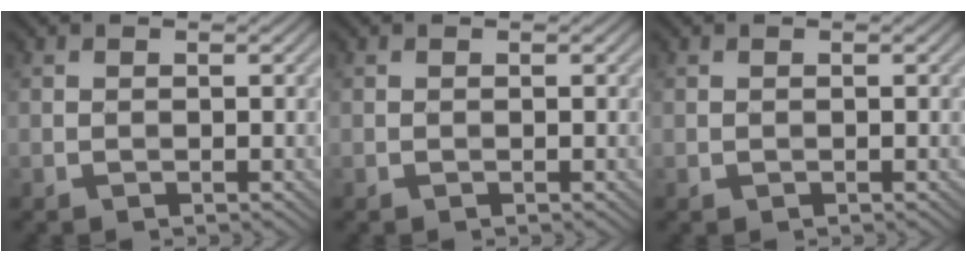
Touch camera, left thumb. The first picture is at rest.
{"total": 0.0}
{"total": 0.0}